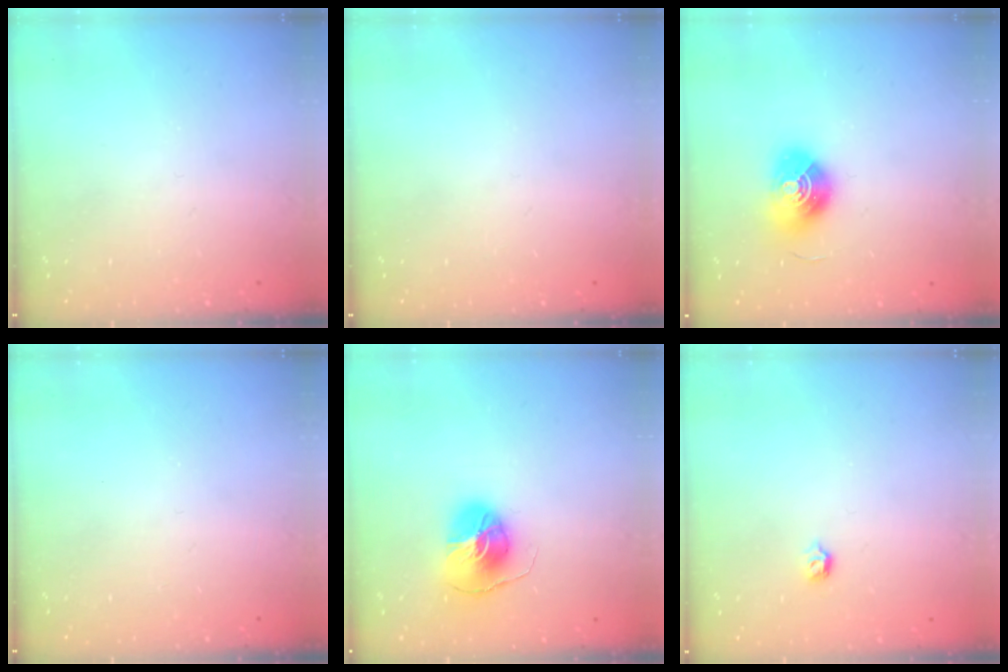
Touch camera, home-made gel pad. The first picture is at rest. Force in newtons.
{"total": 0.0}
{"total": 10.4, "press": 10.4, "slide": 0.3}
{"total": 0.0}
{"total": 8.7, "press": 8.7, "slide": 0.7}
{"total": 4.0, "press": 3.9, "slide": 0.7}